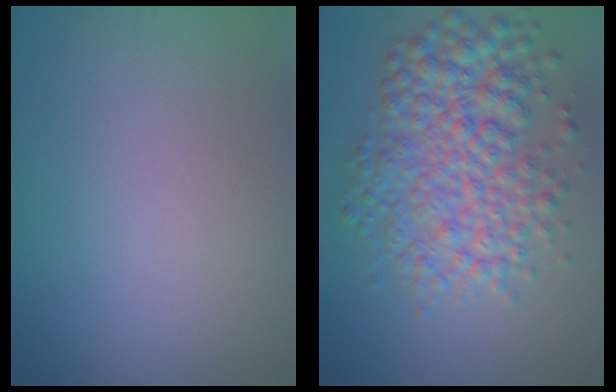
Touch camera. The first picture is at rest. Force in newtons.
{"total": 6.9, "press": 6.9, "slide": 0.1}